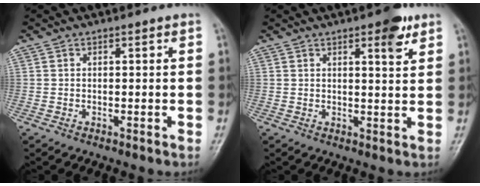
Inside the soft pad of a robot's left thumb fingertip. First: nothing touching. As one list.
[{"total": 4.9, "force": [2.9, 1.3, 3.8], "torque": [-0.042, -0.014, 0.036]}]